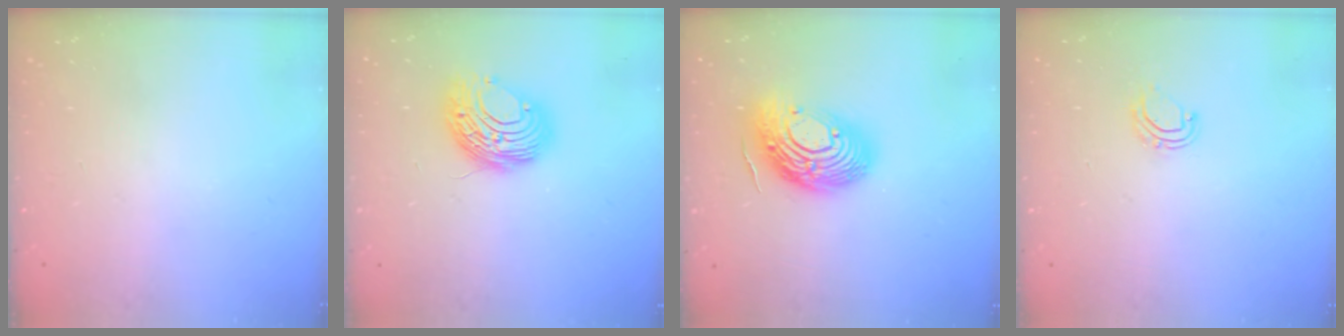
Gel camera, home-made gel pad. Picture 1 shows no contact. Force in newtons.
{"total": 9.9, "press": 9.9, "slide": 0.4}
{"total": 16.9, "press": 16.9, "slide": 1.2}
{"total": 6.4, "press": 6.4, "slide": 0.4}